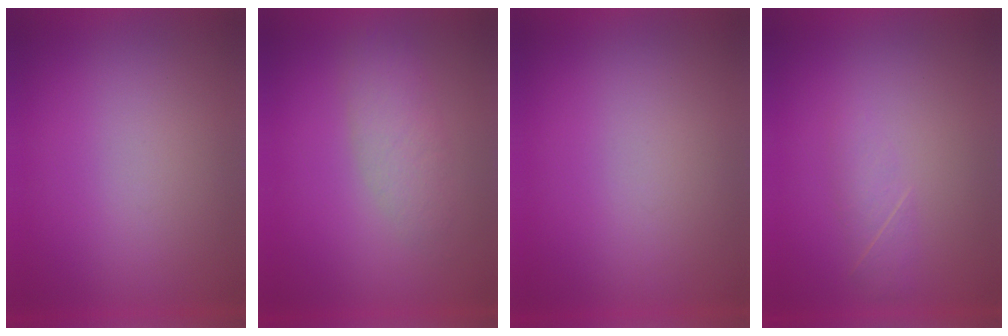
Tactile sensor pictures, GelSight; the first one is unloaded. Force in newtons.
{"total": 2.9}
{"total": 0.0}
{"total": 2.1}